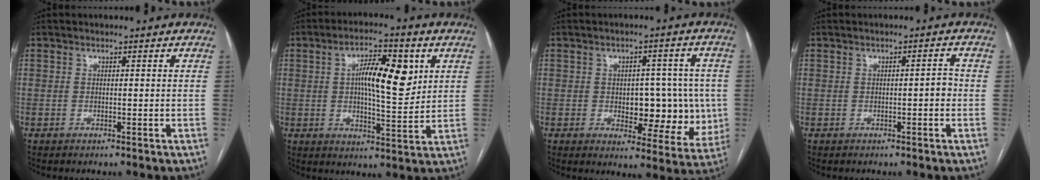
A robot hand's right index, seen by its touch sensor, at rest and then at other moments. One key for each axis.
{"total": 11.1, "fx": 2.6, "fy": 2.3, "fz": 10.5, "tx": -0.182, "ty": 0.012, "tz": 0.040}
{"total": 10.7, "fx": -0.6, "fy": 6.0, "fz": 8.9, "tx": -0.089, "ty": 0.019, "tz": 0.008}
{"total": 1.8, "fx": -0.3, "fy": 0.5, "fz": 1.7, "tx": -0.020, "ty": 0.004, "tz": -0.006}